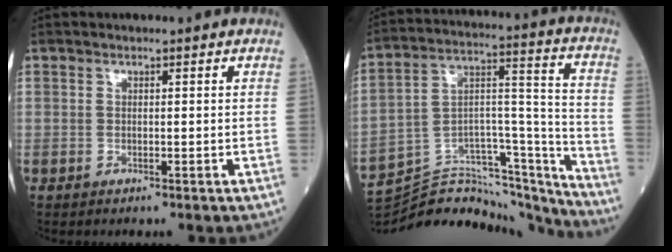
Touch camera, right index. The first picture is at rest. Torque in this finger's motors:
{"motor_torque": [1.03, -1.11, 0.03, 0.01]}